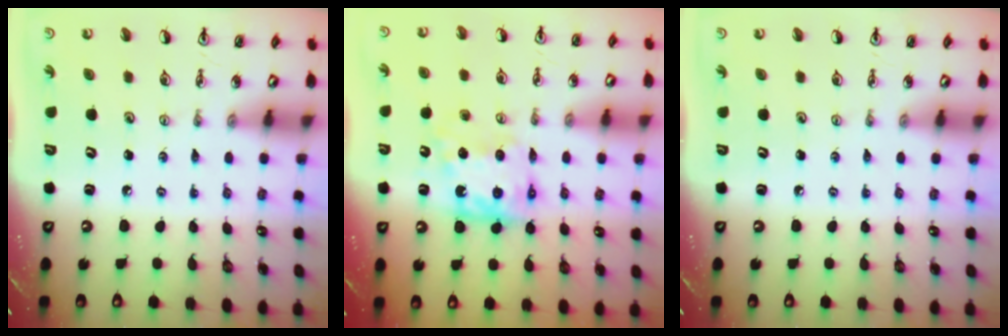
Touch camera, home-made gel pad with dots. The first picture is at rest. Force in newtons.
{"total": 10.6, "press": 10.6, "slide": 0.4}
{"total": 0.0}